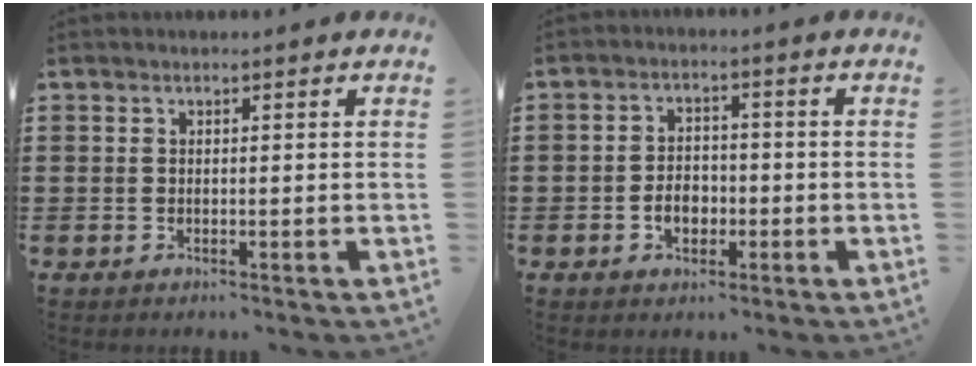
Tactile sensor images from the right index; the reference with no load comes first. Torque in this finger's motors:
{"motor_torque": [1.12, 1.02, 0.12, 0.03]}